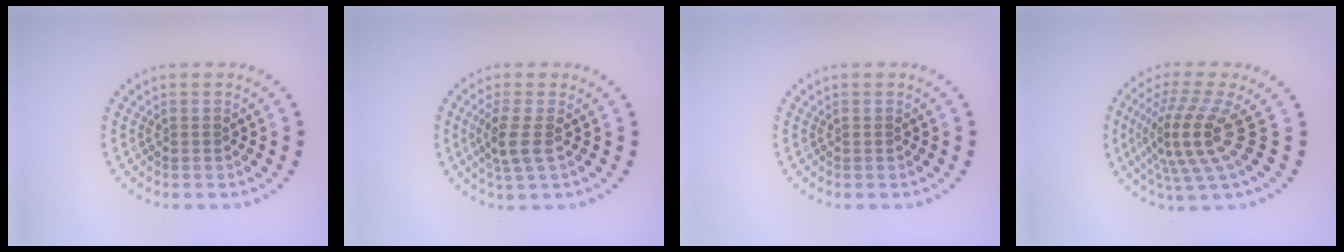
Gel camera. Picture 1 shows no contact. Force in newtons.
{"total": 2.4, "press": 2.0, "slide": 1.3}
{"total": 0.0}
{"total": 5.0, "press": 3.6, "slide": 3.6}